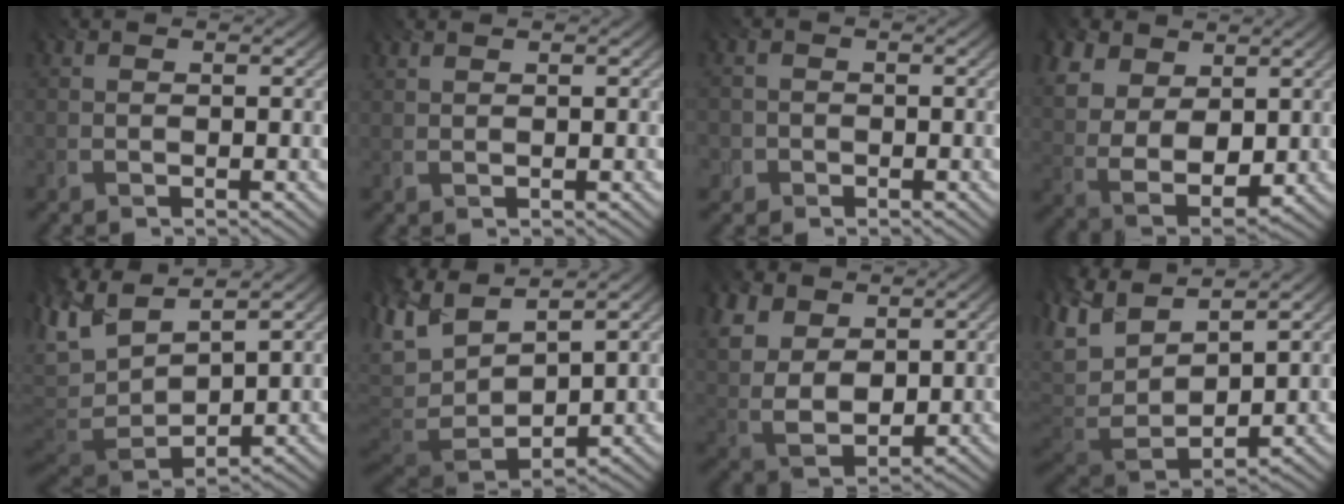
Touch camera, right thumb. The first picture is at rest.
{"total": 1.2, "force": [1.0, 0.1, 0.6], "torque": [-0.005, -0.002, 0.014]}
{"total": 1.7, "force": [-1.1, 1.2, -0.5], "torque": [0.012, -0.006, -0.029]}
{"total": 10.6, "force": [4.4, 6.7, 6.9], "torque": [-0.187, 0.008, 0.082]}
{"total": 11.2, "force": [3.4, 5.2, 9.3], "torque": [-0.223, 0.012, 0.057]}
{"total": 12.3, "force": [3.0, 5.9, 10.3], "torque": [-0.228, 0.002, 0.064]}
{"total": 9.9, "force": [4.2, 6.5, 6.2], "torque": [-0.181, 0.011, 0.078]}
{"total": 11.0, "force": [3.6, 5.5, 8.8], "torque": [-0.210, 0.011, 0.060]}